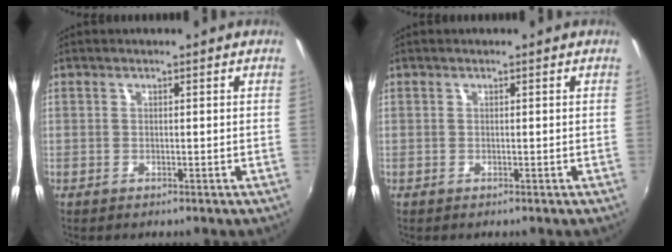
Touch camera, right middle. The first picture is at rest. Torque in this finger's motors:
{"motor_torque": [0.00, 0.00, 0.00, 0.00]}